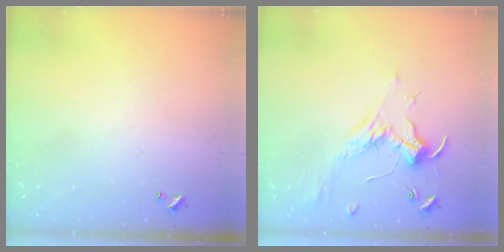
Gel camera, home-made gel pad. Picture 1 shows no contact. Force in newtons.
{"total": 1.8, "press": 1.6, "slide": 0.9}